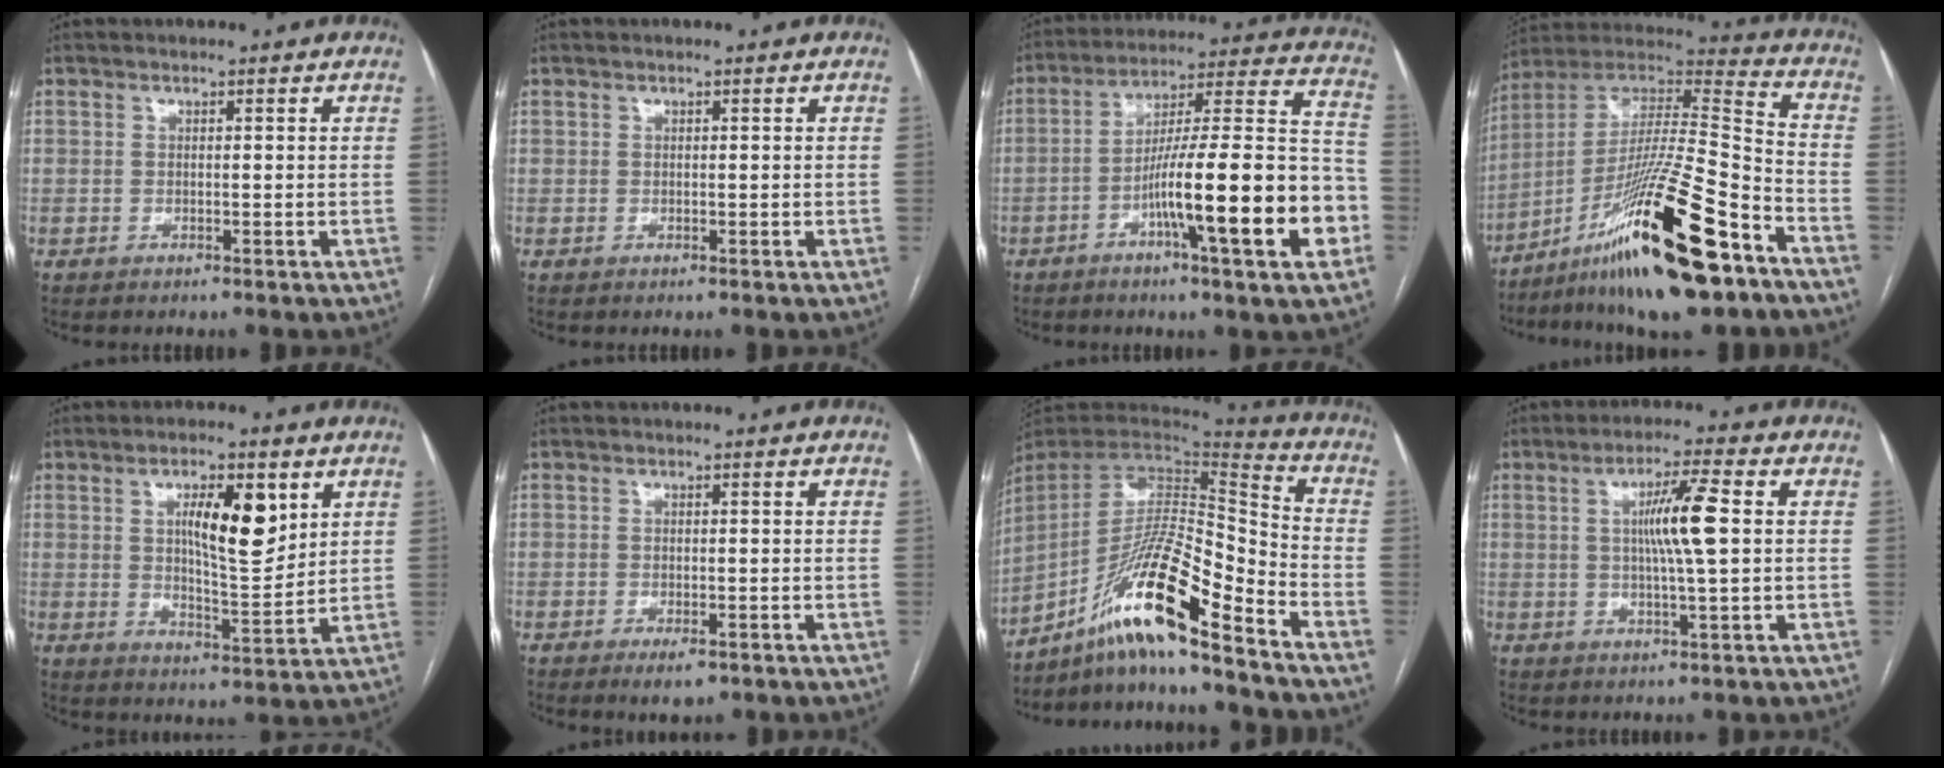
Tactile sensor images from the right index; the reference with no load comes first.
{"total": 0.0}
{"total": 21.0, "force": [-7.1, 1.0, 19.7], "torque": [-0.266, 0.009, -0.110]}
{"total": 25.2, "force": [-14.4, 2.4, 20.6], "torque": [-0.353, -0.021, -0.248]}
{"total": 10.0, "force": [3.7, 2.8, 8.9], "torque": [-0.145, -0.002, 0.066]}
{"total": 2.6, "force": [-1.5, 1.1, 1.8], "torque": [-0.024, -0.003, -0.014]}
{"total": 17.7, "force": [-12.2, 0.8, 12.8], "torque": [-0.252, 0.003, -0.222]}
{"total": 7.7, "force": [1.1, -0.1, 7.6], "torque": [-0.135, 0.001, 0.018]}